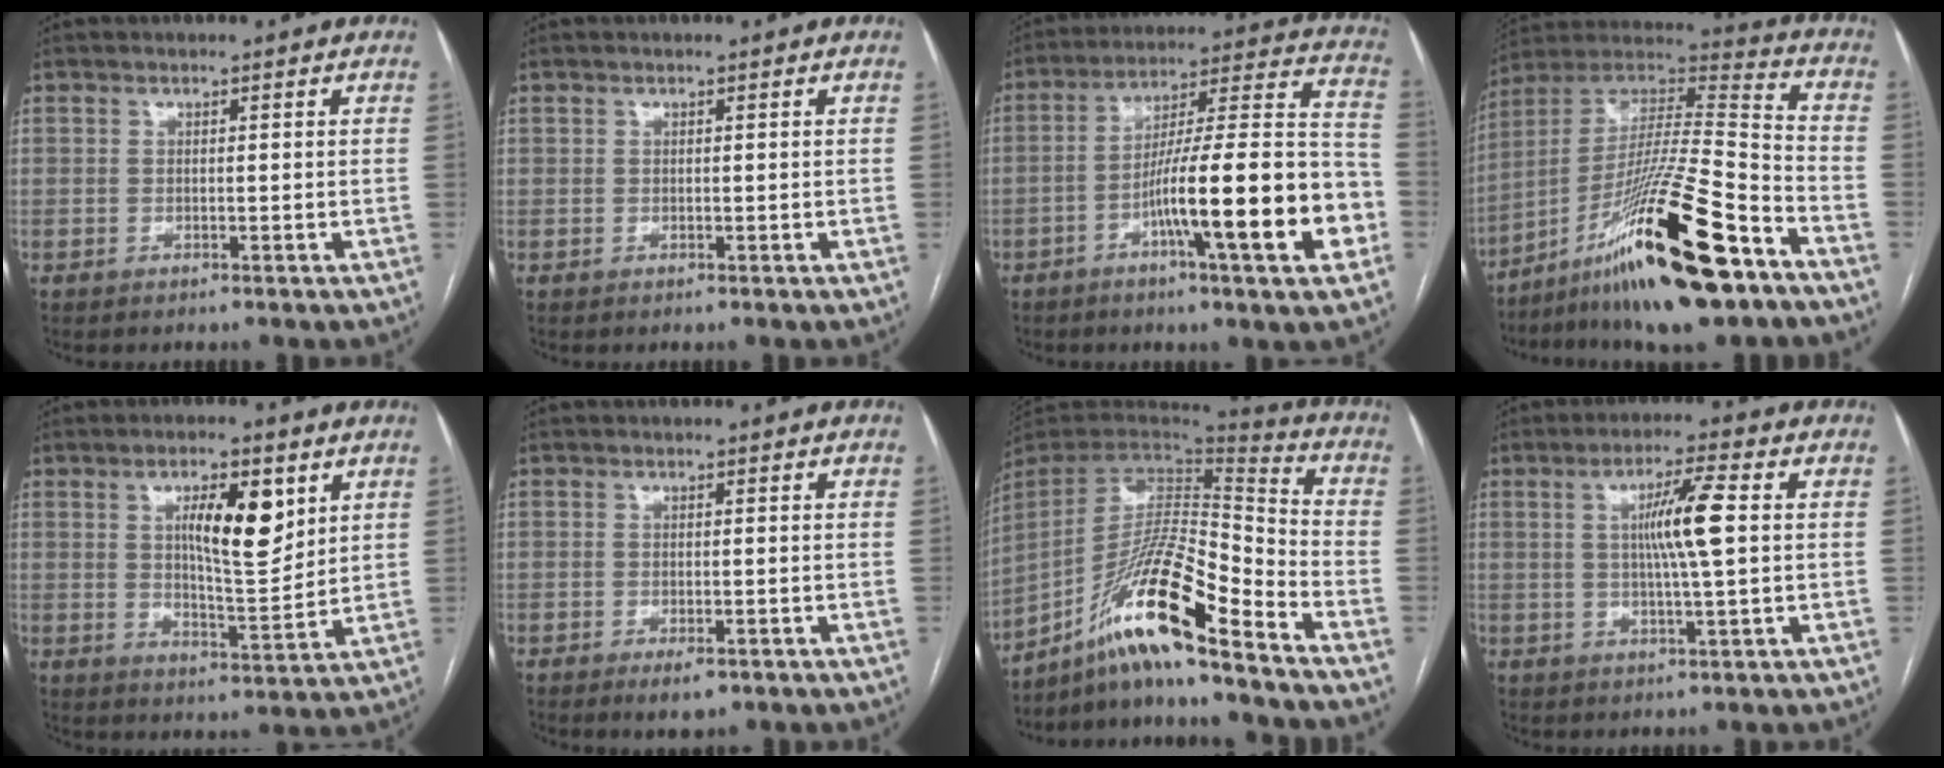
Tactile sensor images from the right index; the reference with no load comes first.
{"total": 0.0}
{"total": 21.0, "force": [-7.1, 1.0, 19.7], "torque": [-0.266, 0.009, -0.110]}
{"total": 25.2, "force": [-14.4, 2.4, 20.6], "torque": [-0.353, -0.021, -0.248]}
{"total": 10.0, "force": [3.7, 2.8, 8.9], "torque": [-0.145, -0.002, 0.066]}
{"total": 2.6, "force": [-1.5, 1.1, 1.8], "torque": [-0.024, -0.003, -0.014]}
{"total": 17.7, "force": [-12.2, 0.8, 12.8], "torque": [-0.252, 0.003, -0.222]}
{"total": 7.7, "force": [1.1, -0.1, 7.6], "torque": [-0.135, 0.001, 0.018]}